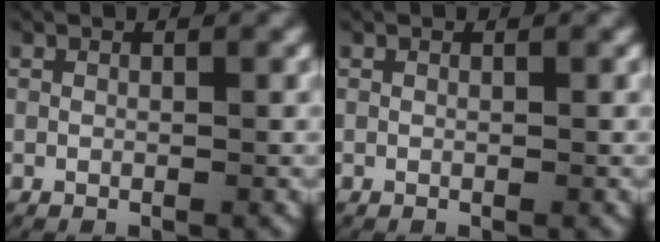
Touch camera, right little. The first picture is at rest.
{"total": 0.0}